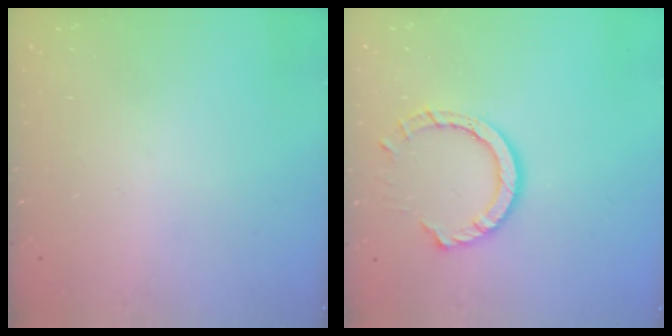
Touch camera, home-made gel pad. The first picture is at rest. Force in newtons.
{"total": 9.4, "press": 9.3, "slide": 0.7}